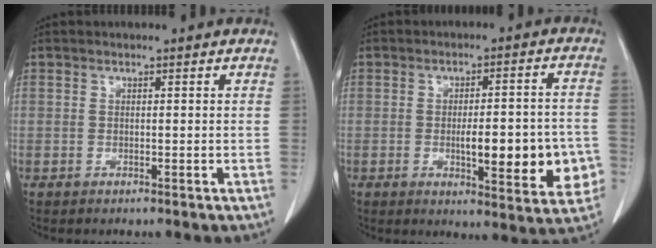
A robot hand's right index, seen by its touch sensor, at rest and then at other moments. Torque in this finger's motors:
{"motor_torque": [0.87, 0.07, 0.56, 0.11]}